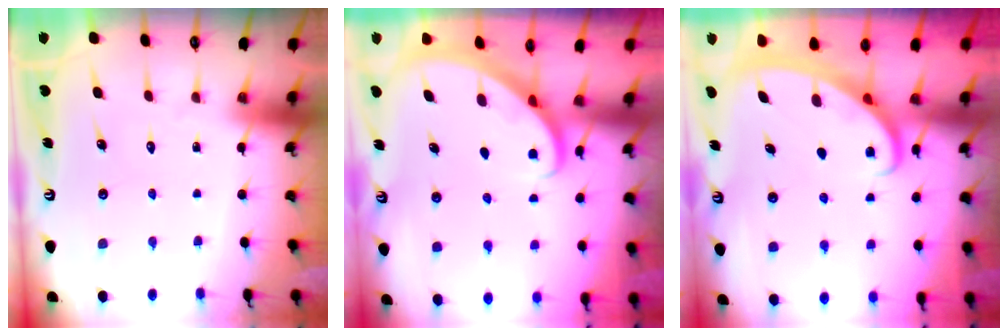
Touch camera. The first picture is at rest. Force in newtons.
{"total": 2.7, "press": 2.7, "slide": 0.1}
{"total": 2.5, "press": 2.5, "slide": 0.3}